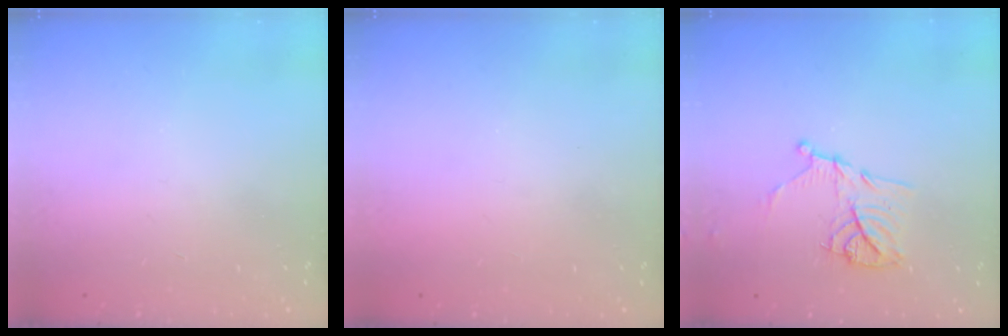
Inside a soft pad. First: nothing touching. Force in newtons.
{"total": 1.5, "press": 1.5, "slide": 0.1}
{"total": 11.8, "press": 11.8, "slide": 0.5}